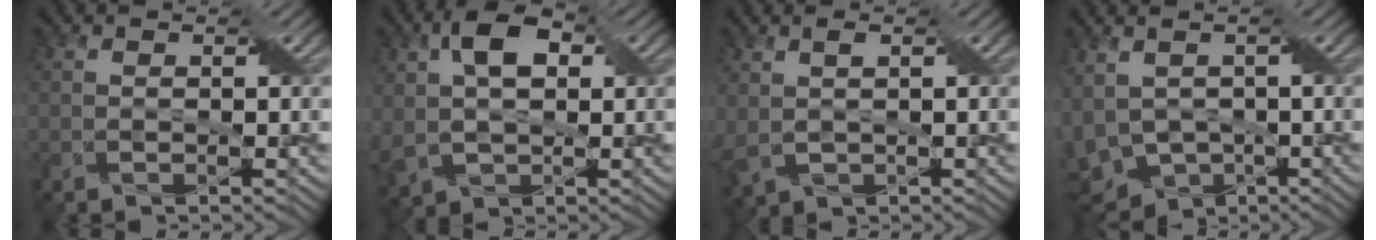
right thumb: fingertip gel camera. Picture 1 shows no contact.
{"total": 9.4, "force": [2.0, 6.2, 6.8], "torque": [-0.157, 0.008, 0.027]}
{"total": 3.3, "force": [0.6, 2.1, 2.5], "torque": [-0.065, -0.002, 0.011]}
{"total": 7.5, "force": [-1.9, 4.7, 5.6], "torque": [-0.134, -0.015, -0.038]}